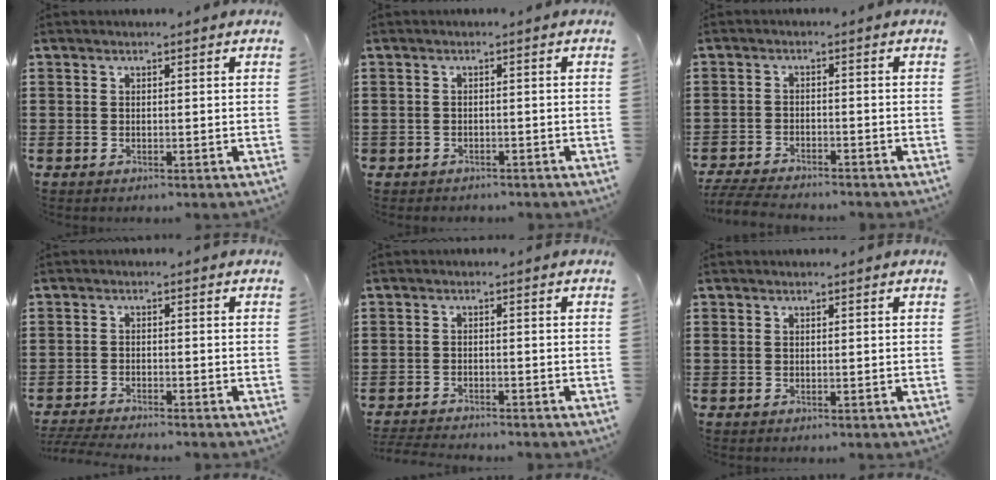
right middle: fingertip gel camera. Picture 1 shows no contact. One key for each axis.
{"total": 1.1, "fx": -0.9, "fy": 0.5, "fz": -0.1, "tx": -0.001, "ty": 0.004, "tz": -0.022}
{"total": 4.2, "fx": -4.0, "fy": 0.3, "fz": 1.0, "tx": -0.031, "ty": -0.007, "tz": -0.084}
{"total": 2.8, "fx": -2.7, "fy": -0.1, "fz": 0.6, "tx": -0.019, "ty": -0.003, "tz": -0.057}
{"total": 2.4, "fx": -2.4, "fy": 0.0, "fz": 0.2, "tx": -0.014, "ty": -0.006, "tz": -0.052}
{"total": 0.0}